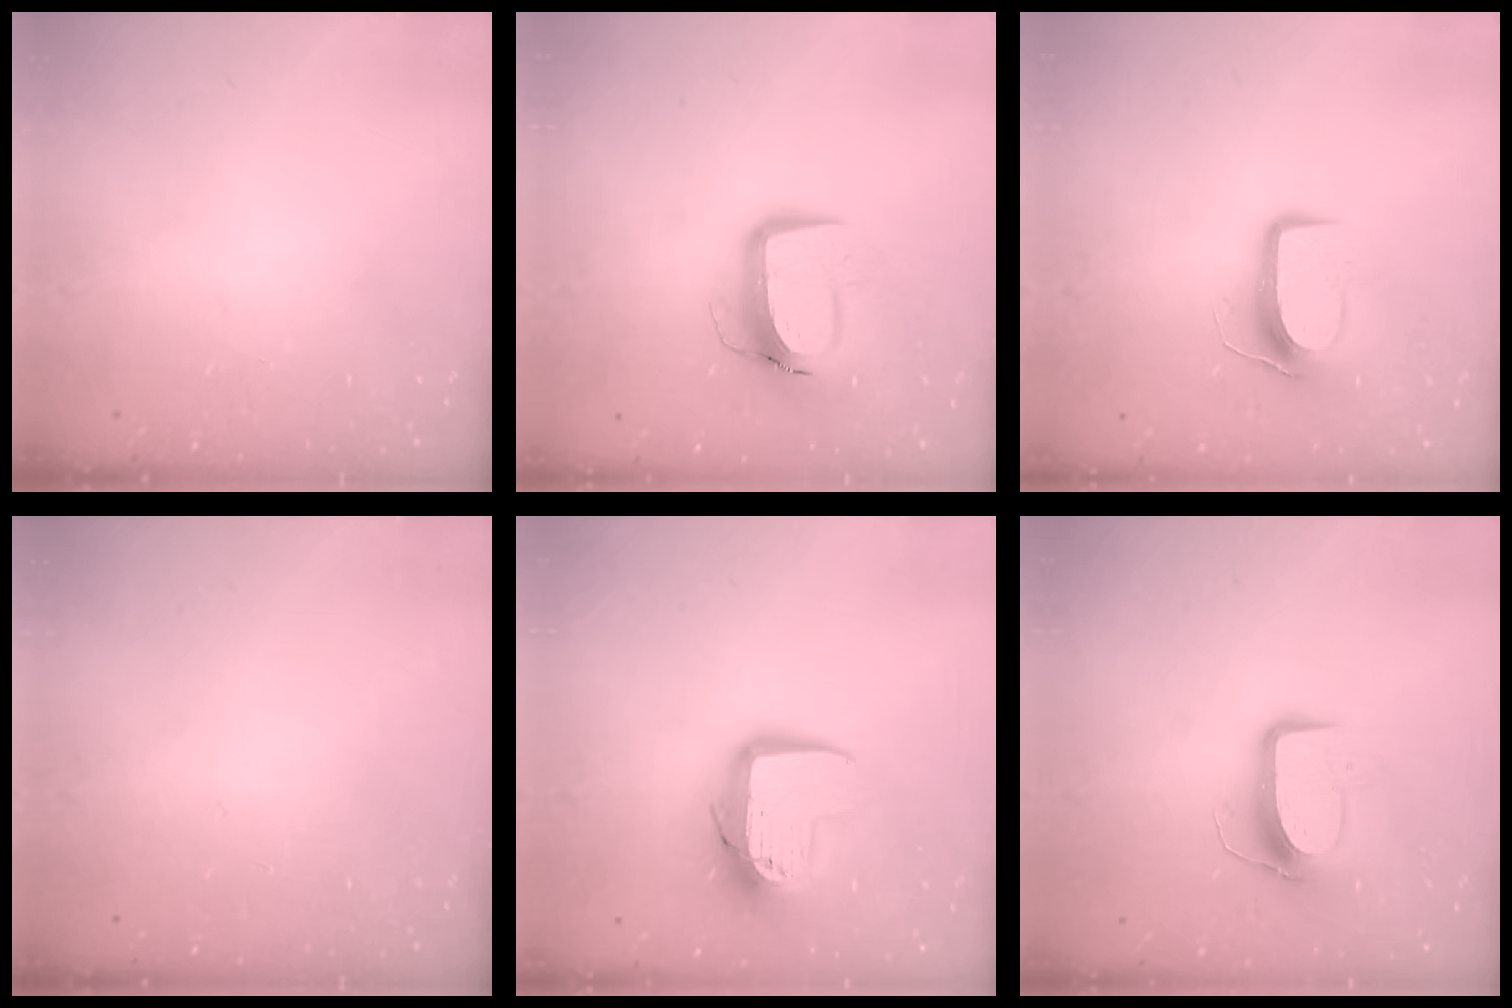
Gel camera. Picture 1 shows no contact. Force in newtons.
{"total": 11.6, "press": 11.5, "slide": 1.3}
{"total": 8.8, "press": 8.7, "slide": 0.6}
{"total": 0.0}
{"total": 11.0, "press": 10.9, "slide": 0.9}
{"total": 10.0, "press": 10.0, "slide": 0.5}